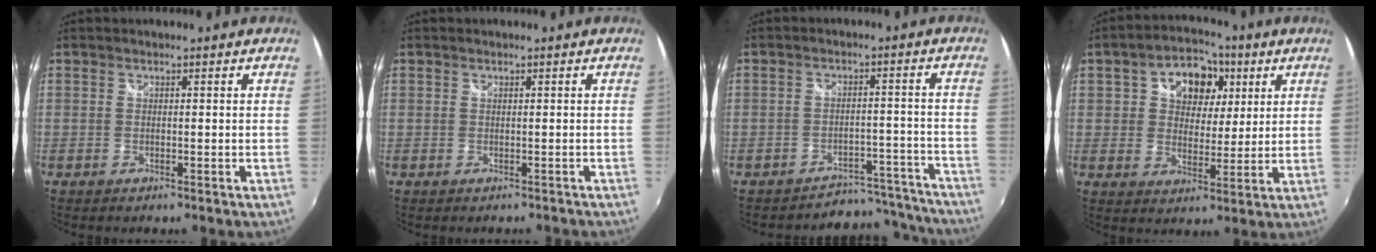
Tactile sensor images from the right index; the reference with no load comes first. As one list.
[{"total": 0.7, "force": [-0.5, 0.6, 0.2], "torque": [-0.004, -0.002, -0.003]}, {"total": 12.5, "force": [-11.9, 3.8, 0.0], "torque": [0.007, 0.049, -0.148]}, {"total": 11.8, "force": [4.1, 8.6, 6.9], "torque": [-0.131, 0.026, 0.066]}]